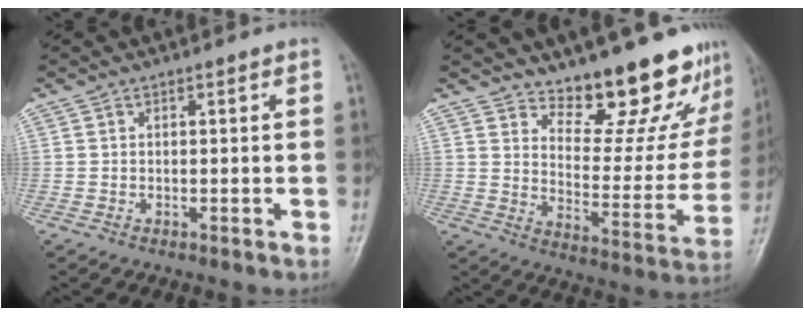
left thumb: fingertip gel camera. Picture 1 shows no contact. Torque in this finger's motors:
{"motor_torque": [0.57, 0.34, 0.13, -0.79, 0.07]}